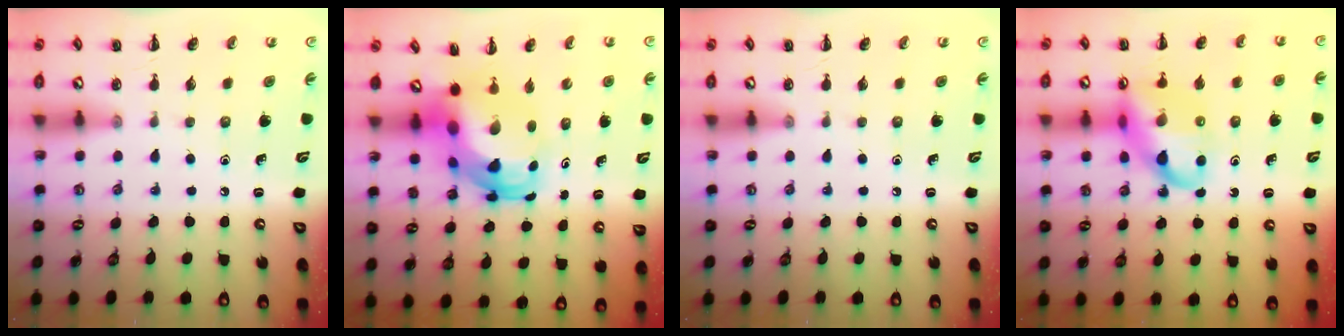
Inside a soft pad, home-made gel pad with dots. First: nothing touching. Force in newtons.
{"total": 7.8, "press": 7.6, "slide": 2.0}
{"total": 0.0}
{"total": 15.6, "press": 15.3, "slide": 3.2}